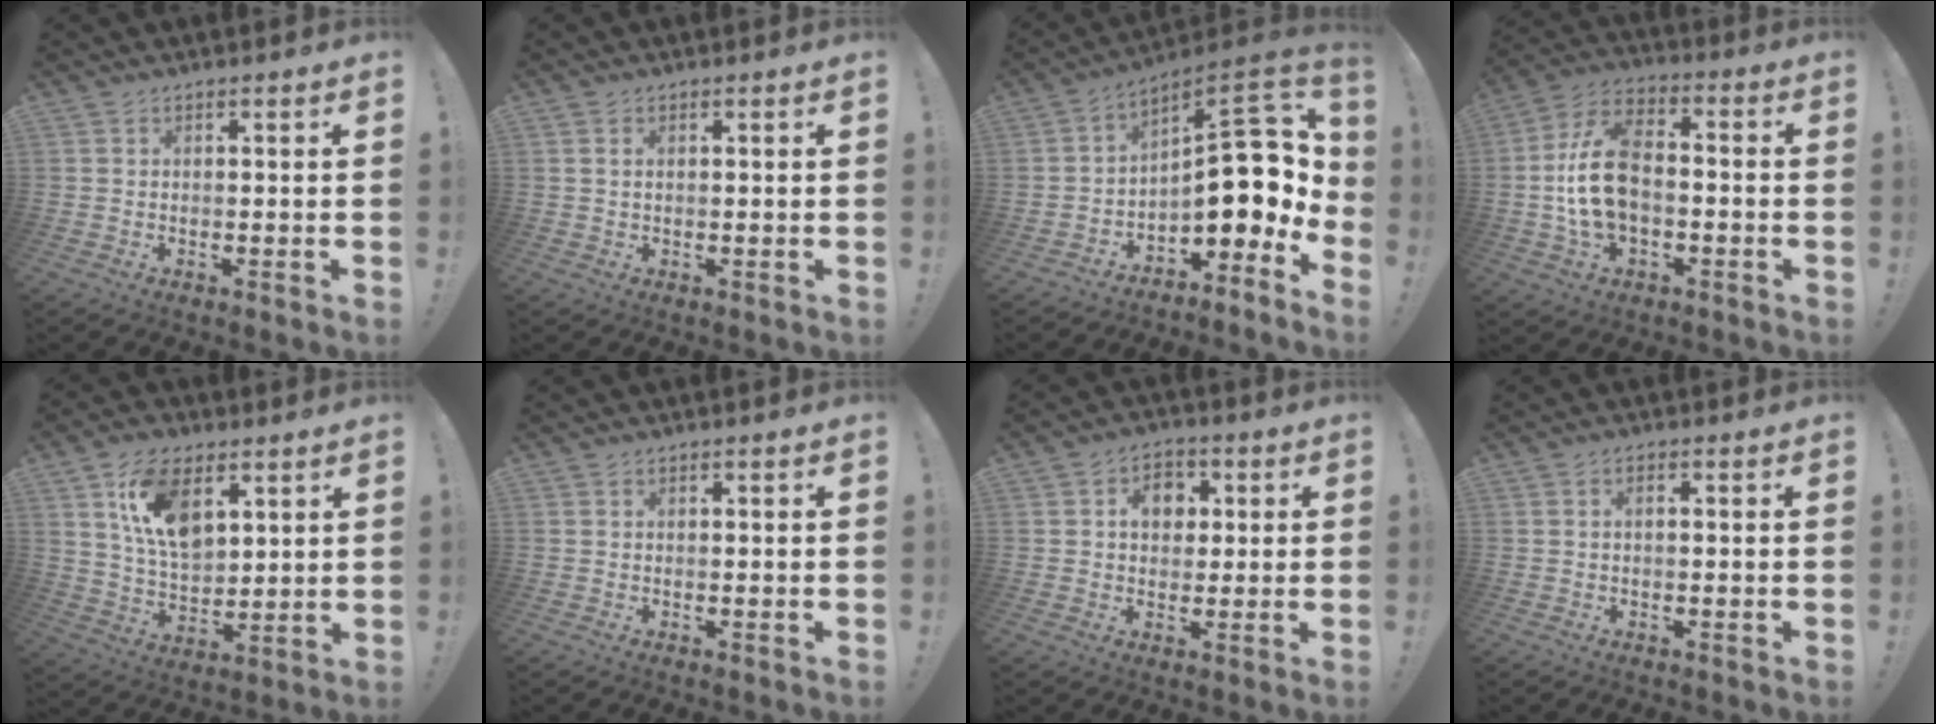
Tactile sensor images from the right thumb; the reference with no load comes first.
{"total": 1.1, "force": [0.6, 0.5, 0.8], "torque": [-0.019, 0.003, 0.012]}
{"total": 16.7, "force": [0.5, 8.9, 14.1], "torque": [-0.174, -0.013, 0.017]}
{"total": 15.0, "force": [-1.9, 9.6, 11.4], "torque": [-0.222, 0.016, -0.034]}
{"total": 15.0, "force": [7.1, 8.9, 9.8], "torque": [-0.172, -0.020, 0.133]}
{"total": 0.0}
{"total": 7.7, "force": [2.0, 6.0, 4.3], "torque": [-0.050, -0.003, 0.032]}
{"total": 1.2, "force": [-0.4, 0.2, 1.1], "torque": [-0.020, 0.003, -0.007]}